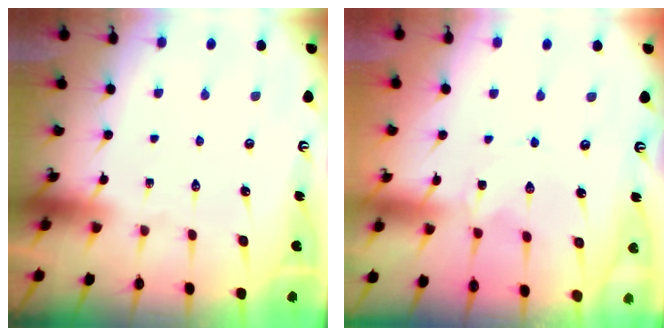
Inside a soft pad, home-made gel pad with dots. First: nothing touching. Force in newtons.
{"total": 0.8, "press": 0.8, "slide": 0.1}